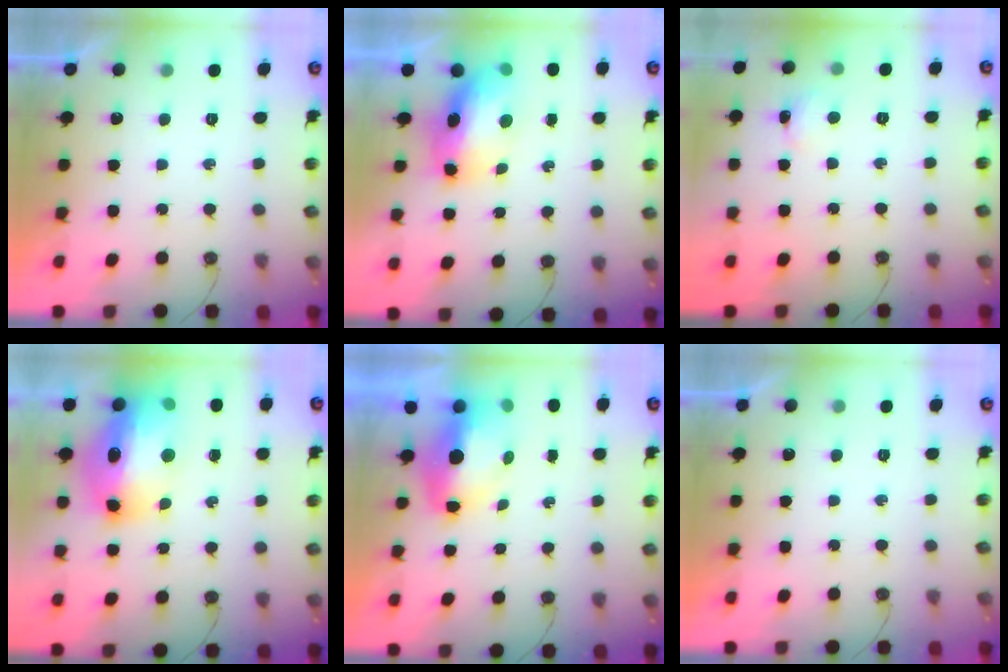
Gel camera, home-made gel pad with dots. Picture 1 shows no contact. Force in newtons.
{"total": 11.8, "press": 11.7, "slide": 1.0}
{"total": 2.0, "press": 1.9, "slide": 0.4}
{"total": 22.5, "press": 20.0, "slide": 10.4}
{"total": 8.0, "press": 7.8, "slide": 1.5}
{"total": 0.0}